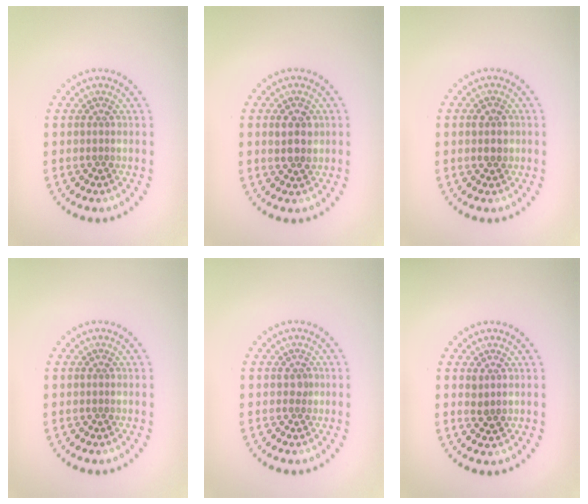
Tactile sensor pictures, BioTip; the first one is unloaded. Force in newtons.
{"total": 2.2, "press": 2.2, "slide": 0.3}
{"total": 1.6, "press": 1.5, "slide": 0.5}
{"total": 0.0}
{"total": 0.7, "press": 0.6, "slide": 0.4}
{"total": 1.0, "press": 0.9, "slide": 0.3}